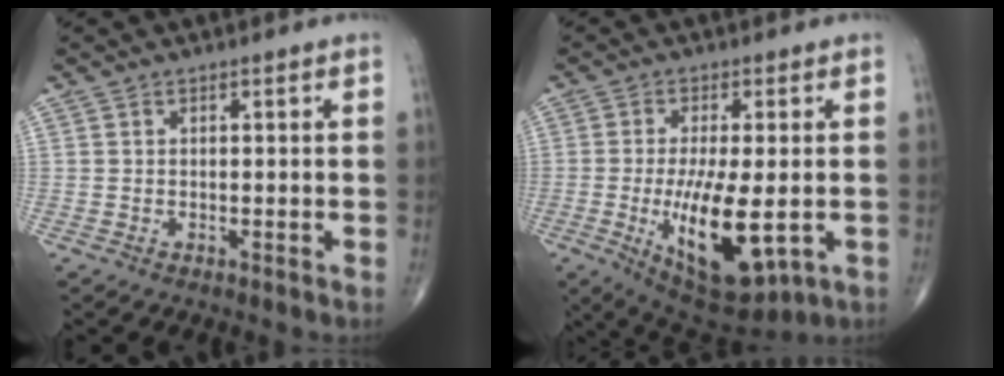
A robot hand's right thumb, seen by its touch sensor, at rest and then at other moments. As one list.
[{"total": 15.0, "force": [-3.1, 5.5, 13.6], "torque": [-0.226, -0.021, -0.034]}]